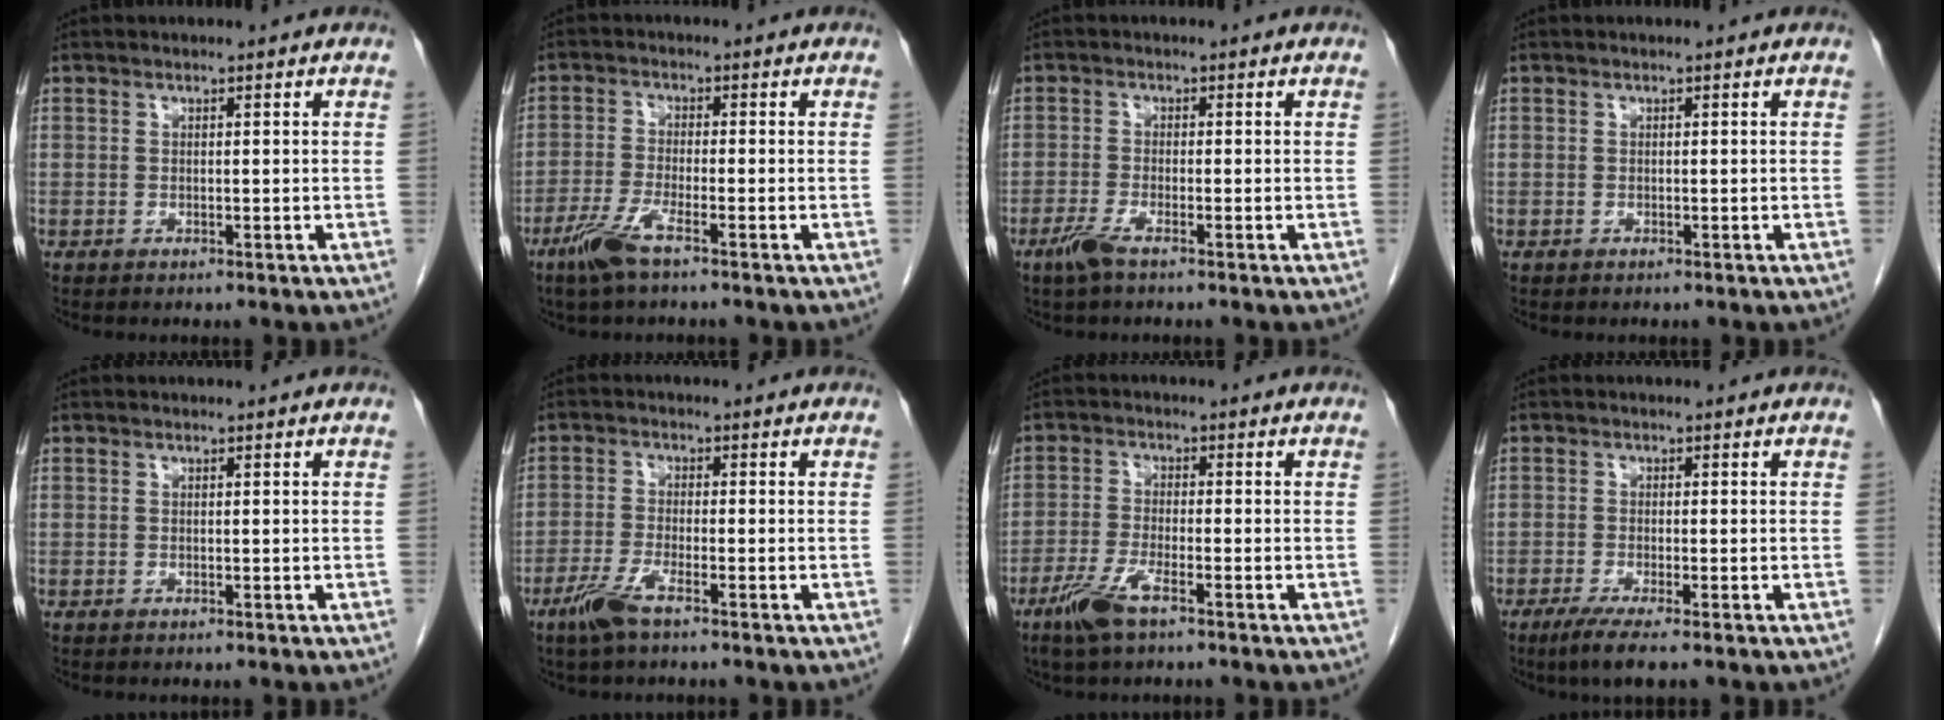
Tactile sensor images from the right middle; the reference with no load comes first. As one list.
[{"total": 5.0, "force": [-3.3, 0.3, 3.8], "torque": [-0.085, -0.010, -0.070]}, {"total": 2.9, "force": [-2.0, 0.3, 2.1], "torque": [-0.051, -0.006, -0.044]}, {"total": 0.0}, {"total": 0.0}, {"total": 4.3, "force": [-2.9, 0.3, 3.1], "torque": [-0.072, -0.008, -0.061]}, {"total": 5.2, "force": [-3.4, 0.8, 3.9], "torque": [-0.090, -0.009, -0.068]}, {"total": 4.4, "force": [-2.9, 0.0, 3.2], "torque": [-0.061, -0.014, -0.053]}]